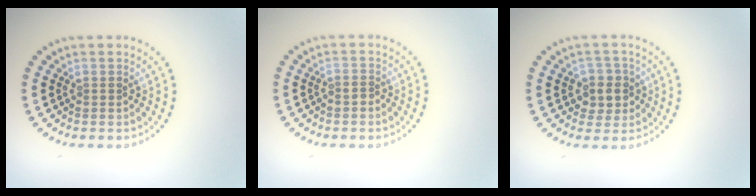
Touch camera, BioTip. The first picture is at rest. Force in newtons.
{"total": 0.7, "press": 0.4, "slide": 0.5}
{"total": 2.6, "press": 2.5, "slide": 0.9}